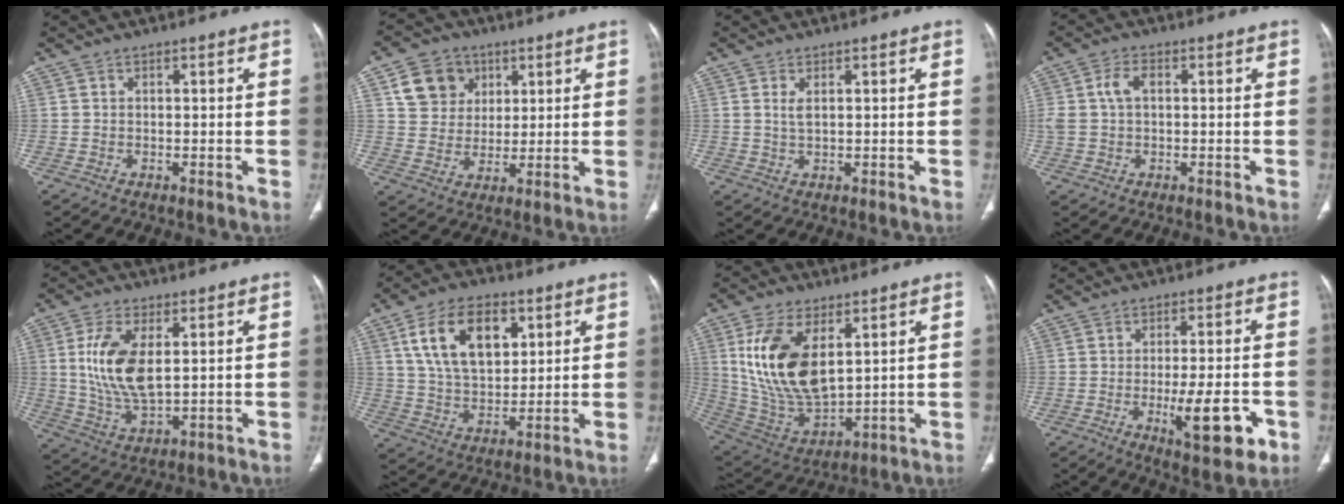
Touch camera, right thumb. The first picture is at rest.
{"total": 9.7, "force": [4.0, 8.2, 3.3], "torque": [-0.029, -0.006, 0.074]}
{"total": 1.9, "force": [0.7, 0.8, 1.6], "torque": [-0.034, -0.003, 0.020]}
{"total": 4.7, "force": [0.7, 3.0, 3.5], "torque": [-0.080, 0.014, 0.015]}
{"total": 12.1, "force": [2.4, 5.9, 10.3], "torque": [-0.206, -0.016, 0.054]}
{"total": 15.1, "force": [5.8, 9.1, 10.6], "torque": [-0.158, -0.016, 0.111]}
{"total": 18.0, "force": [5.5, 9.5, 14.2], "torque": [-0.263, -0.026, 0.122]}
{"total": 11.1, "force": [-3.4, 3.4, 10.0], "torque": [-0.140, -0.003, -0.044]}